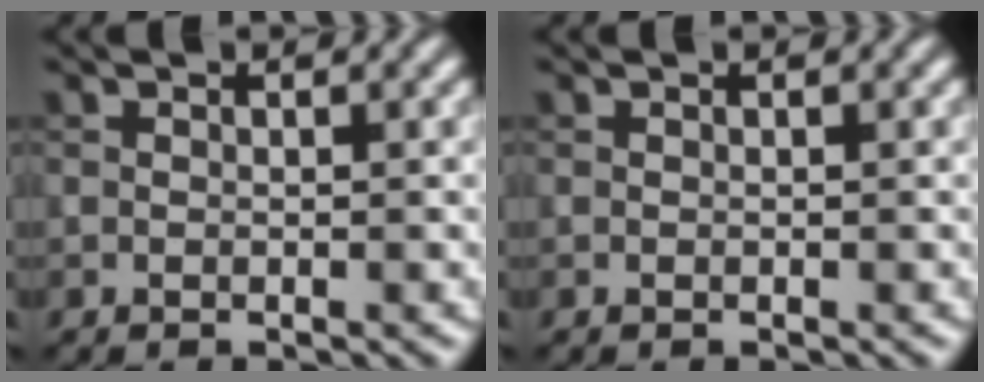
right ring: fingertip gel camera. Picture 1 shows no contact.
{"total": 0.0}